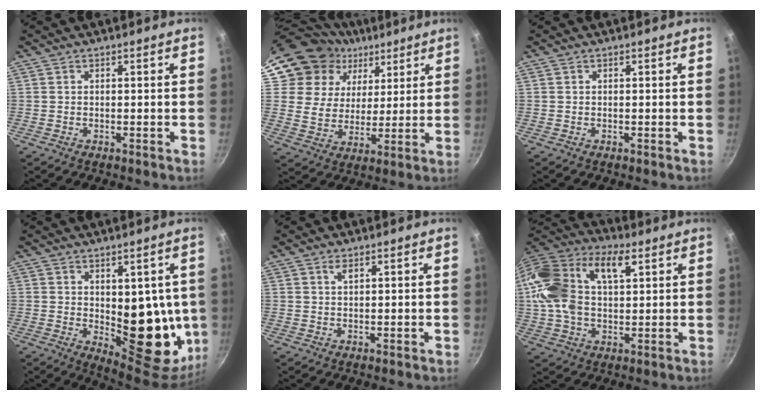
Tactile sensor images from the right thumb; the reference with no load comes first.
{"total": 16.5, "force": [9.0, 12.8, 5.4], "torque": [-0.088, -0.019, 0.161]}
{"total": 0.0}
{"total": 17.3, "force": [0.1, 9.2, 14.7], "torque": [-0.128, -0.033, 0.020]}
{"total": 1.5, "force": [0.8, 0.6, 1.1], "torque": [-0.016, -0.002, 0.015]}
{"total": 20.0, "force": [5.2, 11.8, 15.3], "torque": [-0.299, 0.017, 0.079]}